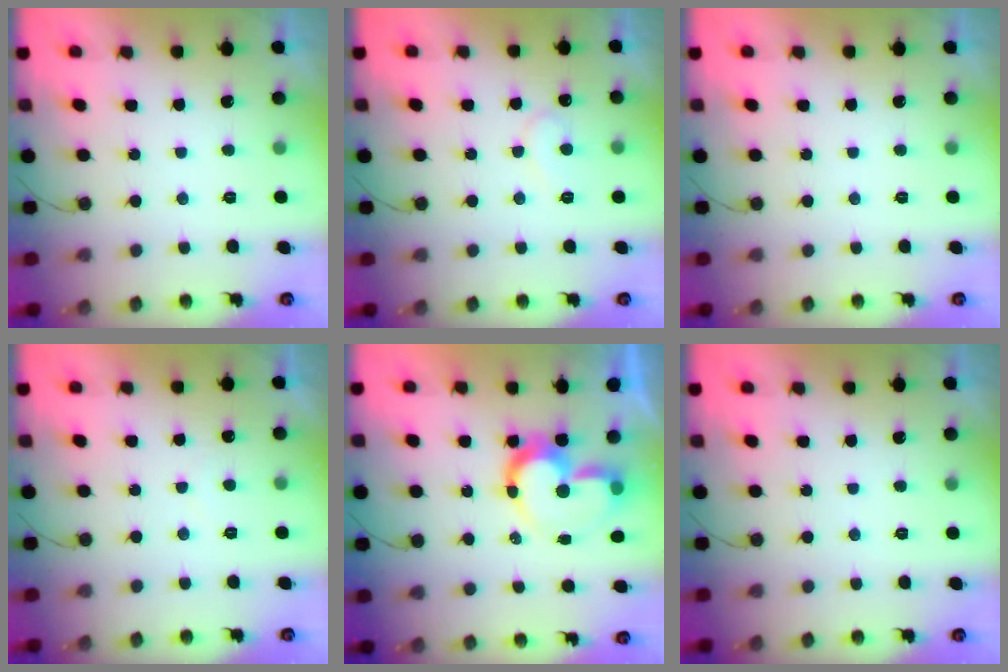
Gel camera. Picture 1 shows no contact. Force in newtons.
{"total": 6.3, "press": 6.3, "slide": 0.4}
{"total": 0.0}
{"total": 4.1, "press": 4.1, "slide": 0.1}
{"total": 11.8, "press": 11.8, "slide": 1.3}
{"total": 0.0}